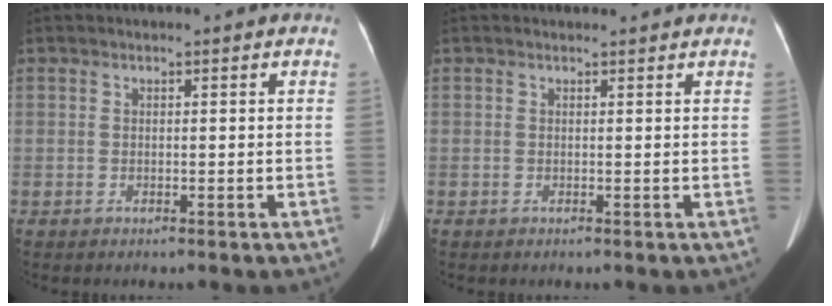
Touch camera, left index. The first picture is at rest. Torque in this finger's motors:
{"motor_torque": [0.08, 0.12, -0.26, -0.19]}